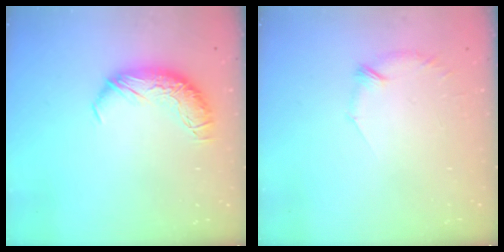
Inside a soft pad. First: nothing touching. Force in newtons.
{"total": 7.9, "press": 7.9, "slide": 0.7}